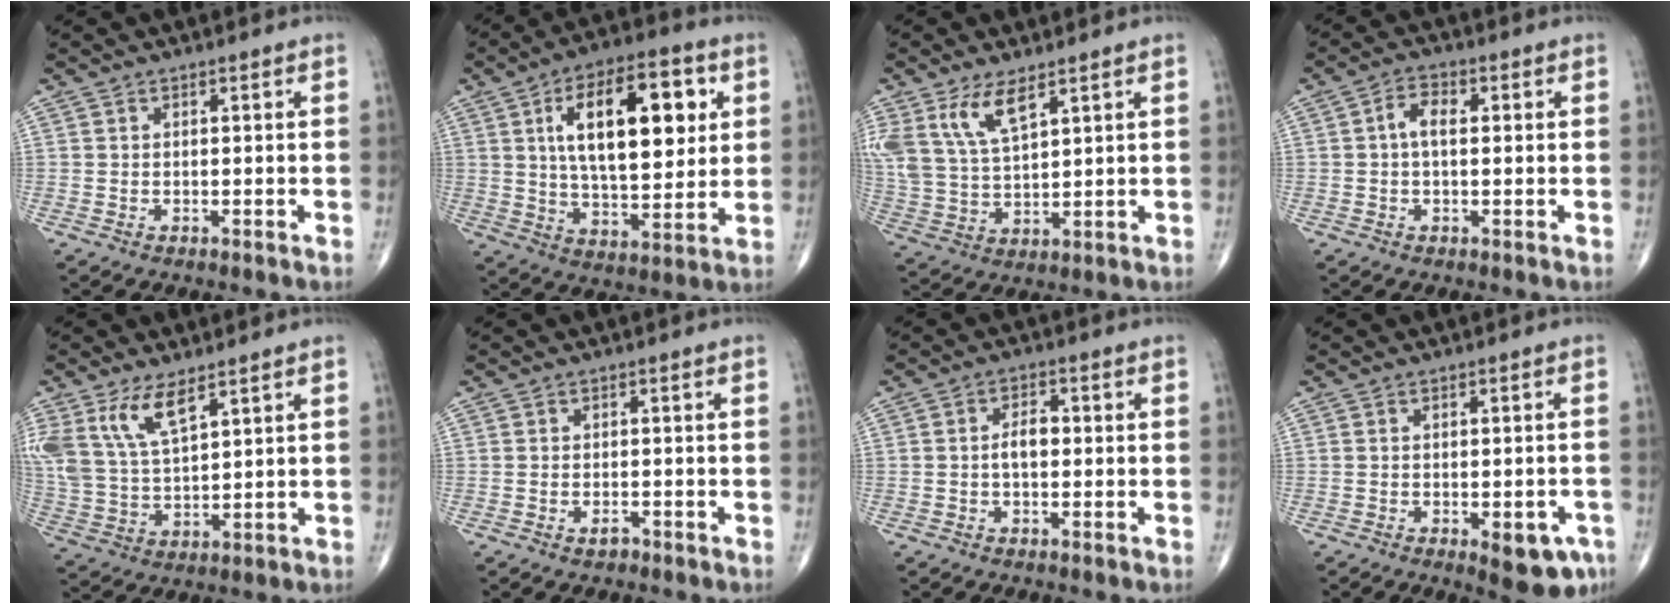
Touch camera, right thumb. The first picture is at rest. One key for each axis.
{"total": 20.7, "fx": 5.6, "fy": 9.6, "fz": 17.5, "tx": -0.248, "ty": -0.008, "tz": 0.089}
{"total": 9.9, "fx": 5.7, "fy": 4.1, "fz": 7.1, "tx": -0.143, "ty": -0.017, "tz": 0.124}
{"total": 4.5, "fx": 0.6, "fy": 2.5, "fz": 3.7, "tx": -0.067, "ty": 0.014, "tz": 0.007}
{"total": 10.7, "fx": 6.1, "fy": 4.3, "fz": 7.7, "tx": -0.158, "ty": -0.019, "tz": 0.133}
{"total": 1.6, "fx": -1.0, "fy": 0.9, "fz": 0.9, "tx": -0.015, "ty": 0.004, "tz": -0.015}
{"total": 3.5, "fx": -0.3, "fy": 2.0, "fz": 2.8, "tx": -0.045, "ty": 0.011, "tz": -0.010}
{"total": 7.7, "fx": -3.5, "fy": 3.3, "fz": 6.0, "tx": -0.057, "ty": 0.009, "tz": -0.037}